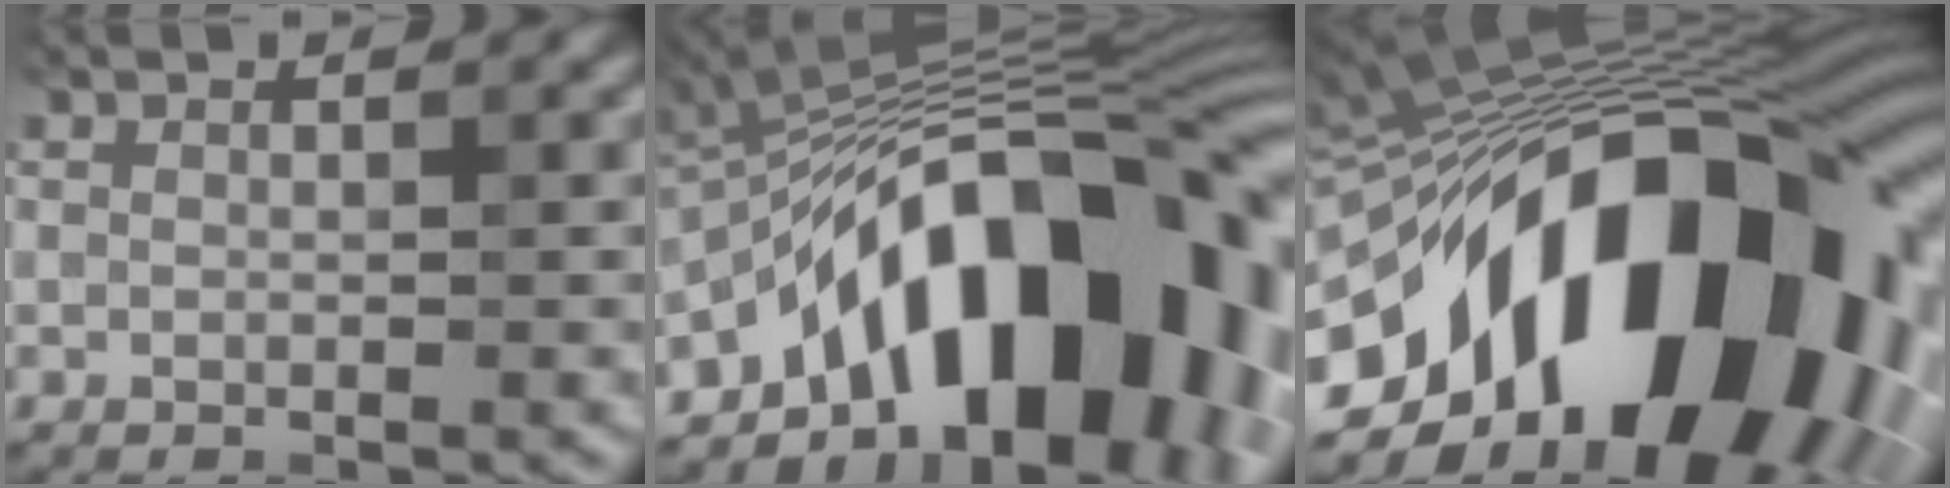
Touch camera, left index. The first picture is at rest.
{"total": 16.5, "force": [-7.1, 7.6, 12.9], "torque": [-0.150, 0.030, -0.121]}
{"total": 20.4, "force": [-6.1, 10.8, 16.2], "torque": [-0.266, -0.014, -0.084]}